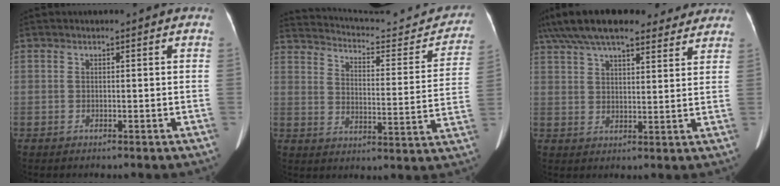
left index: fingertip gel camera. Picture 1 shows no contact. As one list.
[{"total": 21.8, "force": [20.2, 4.7, 7.0], "torque": [-0.096, -0.046, 0.254]}, {"total": 20.4, "force": [16.8, 6.0, 10.0], "torque": [-0.184, 0.054, 0.237]}]